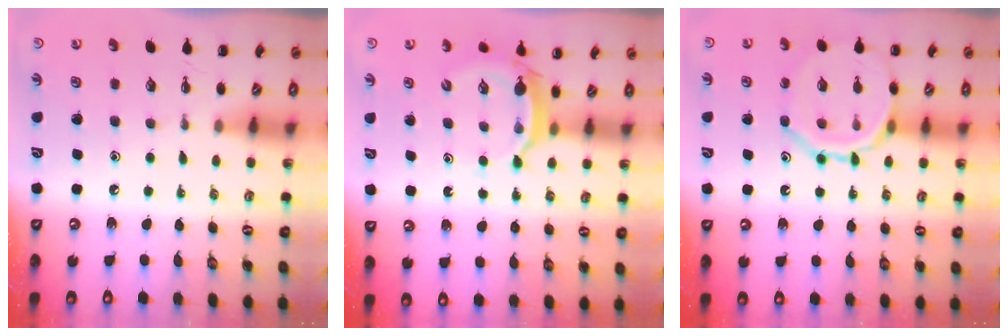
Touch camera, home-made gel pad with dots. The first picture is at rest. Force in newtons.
{"total": 5.2, "press": 5.1, "slide": 1.0}
{"total": 11.9, "press": 11.8, "slide": 1.1}